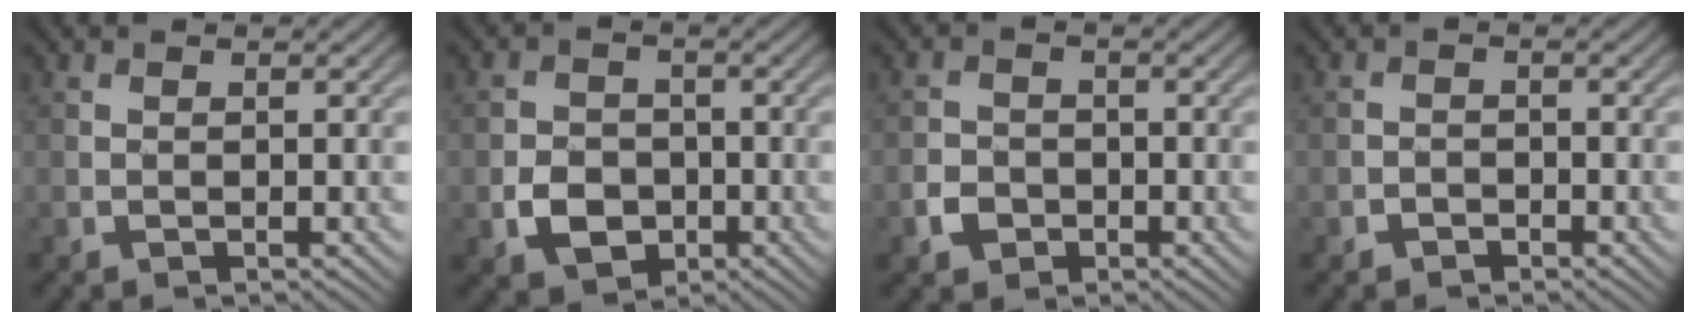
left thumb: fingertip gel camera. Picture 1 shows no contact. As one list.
[{"total": 4.8, "force": [-1.6, 3.9, 2.3], "torque": [-0.042, -0.007, -0.031]}, {"total": 2.8, "force": [-1.3, 2.3, 1.0], "torque": [-0.018, -0.001, -0.026]}, {"total": 1.3, "force": [-1.0, 0.8, 0.2], "torque": [-0.001, 0.002, -0.020]}]